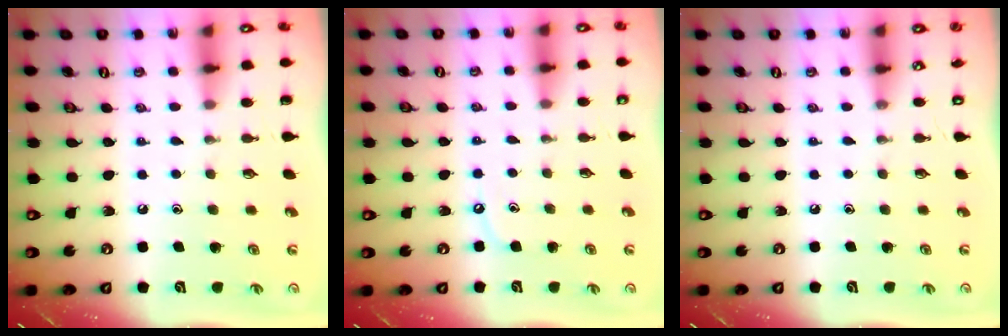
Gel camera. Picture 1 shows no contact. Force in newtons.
{"total": 3.4, "press": 3.4, "slide": 0.3}
{"total": 0.0}